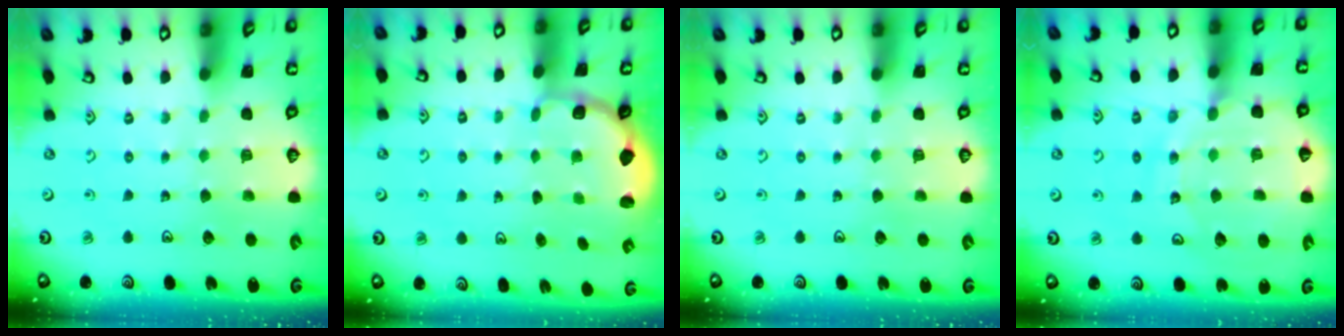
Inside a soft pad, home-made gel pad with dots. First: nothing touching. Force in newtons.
{"total": 2.7, "press": 2.1, "slide": 1.7}
{"total": 0.0}
{"total": 13.2, "press": 13.1, "slide": 1.5}